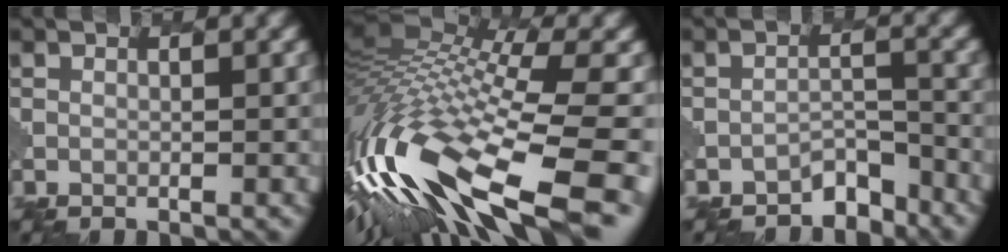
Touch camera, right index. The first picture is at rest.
{"total": 16.6, "force": [-6.2, 5.4, 14.4], "torque": [-0.286, 0.005, -0.105]}
{"total": 3.1, "force": [-2.9, 1.0, 0.5], "torque": [-0.004, 0.007, -0.048]}